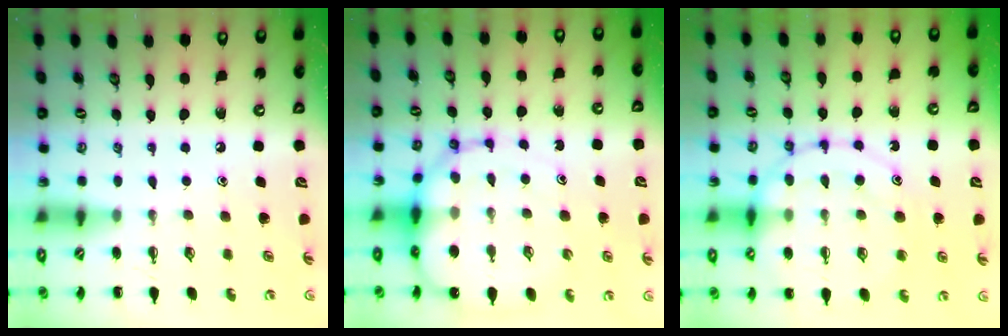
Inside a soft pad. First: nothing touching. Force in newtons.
{"total": 12.8, "press": 12.3, "slide": 3.5}
{"total": 15.7, "press": 15.5, "slide": 2.1}